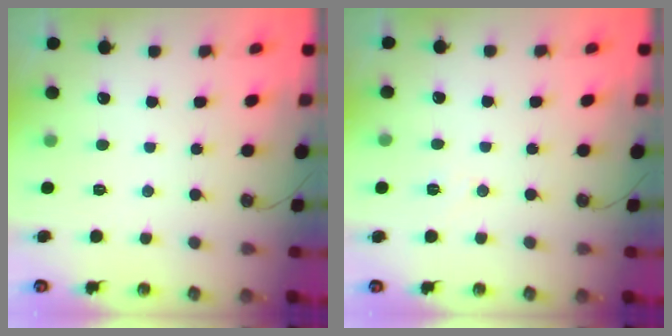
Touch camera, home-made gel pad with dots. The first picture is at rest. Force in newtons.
{"total": 5.2, "press": 4.5, "slide": 2.7}